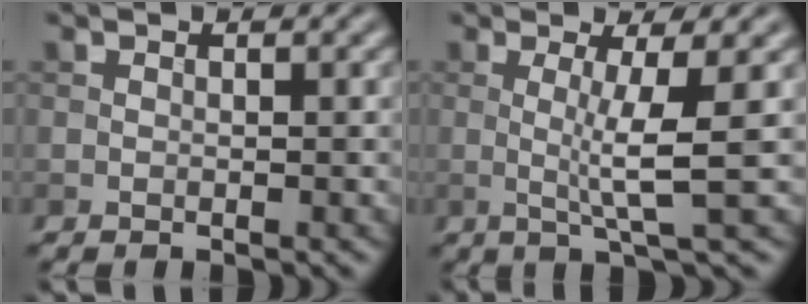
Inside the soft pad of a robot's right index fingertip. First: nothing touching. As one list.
[{"total": 4.2, "force": [0.2, 0.4, 4.2], "torque": [-0.076, -0.005, 0.004]}]